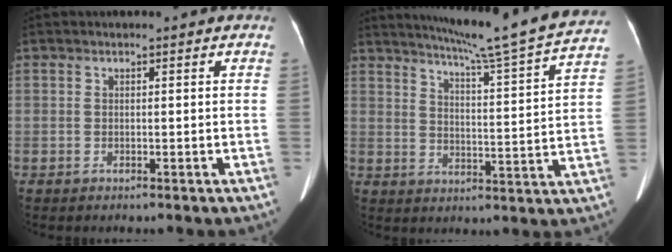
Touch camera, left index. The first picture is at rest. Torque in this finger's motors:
{"motor_torque": [0.26, -1.11, 0.01, 0.06]}